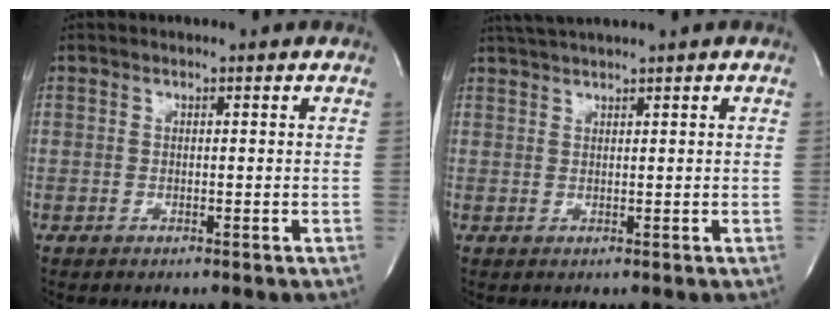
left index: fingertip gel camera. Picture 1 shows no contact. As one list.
[{"total": 3.8, "force": [3.4, -0.9, 1.6], "torque": [-0.027, 0.018, 0.064]}]